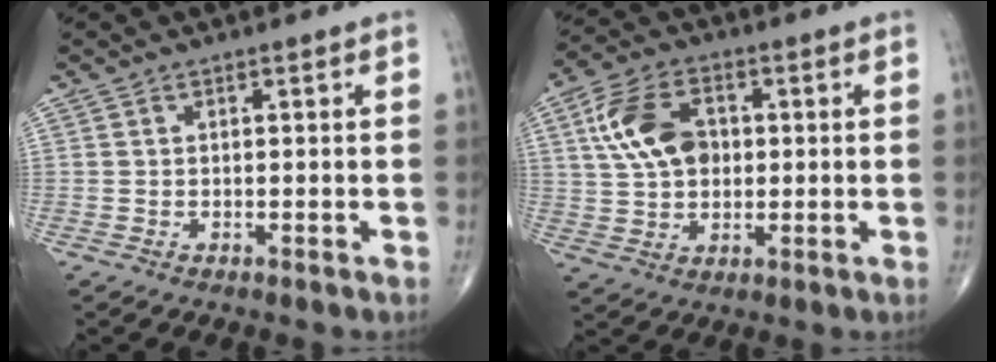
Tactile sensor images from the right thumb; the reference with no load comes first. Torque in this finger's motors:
{"motor_torque": [-0.43, 0.88, 1.06, 0.26, 0.12]}